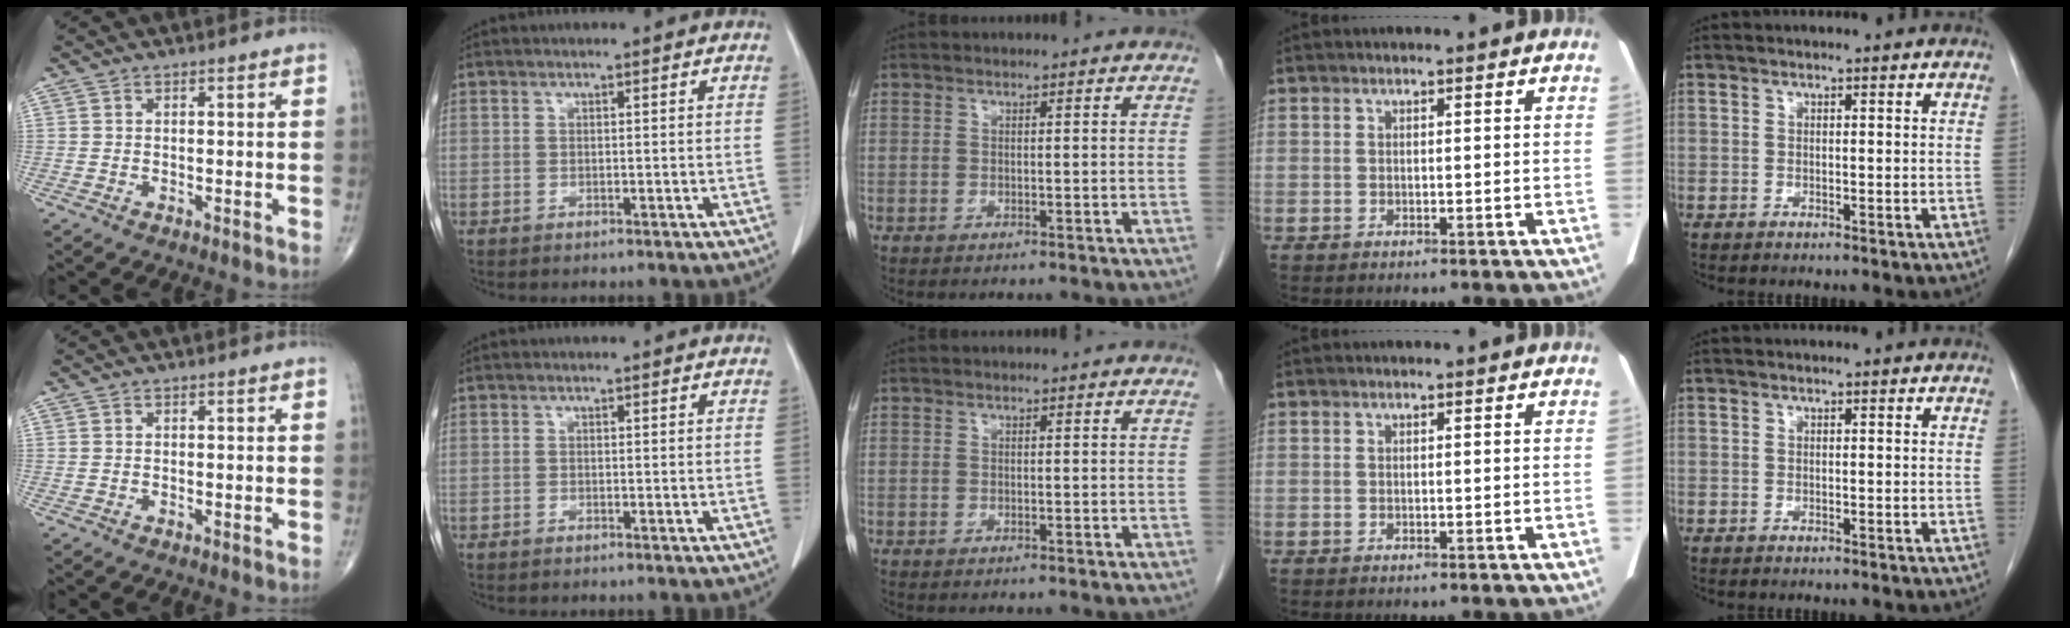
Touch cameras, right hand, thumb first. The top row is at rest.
{}